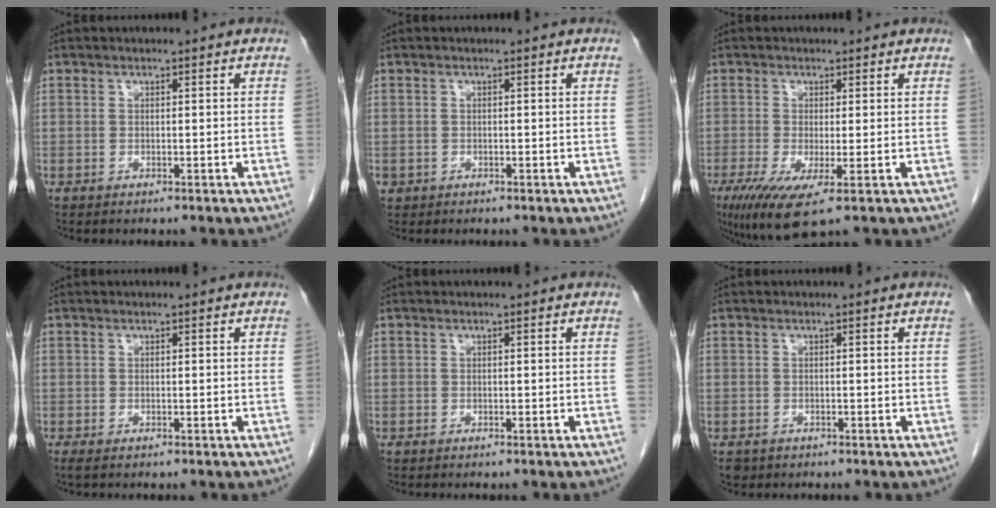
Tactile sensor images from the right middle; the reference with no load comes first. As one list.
[{"total": 1.0, "force": [-0.4, 0.9, 0.2], "torque": [-0.007, 0.004, -0.002]}, {"total": 7.1, "force": [-3.2, 1.3, 6.3], "torque": [-0.107, -0.021, -0.050]}, {"total": 0.9, "force": [-0.6, 0.3, 0.6], "torque": [-0.006, -0.003, -0.006]}, {"total": 0.0}, {"total": 1.7, "force": [-1.1, 1.2, 0.4], "torque": [-0.012, -0.001, -0.015]}]